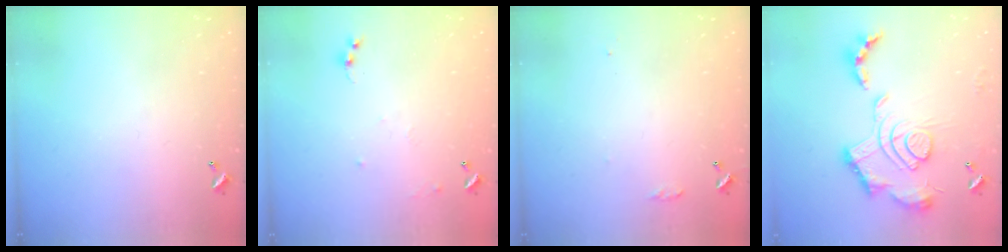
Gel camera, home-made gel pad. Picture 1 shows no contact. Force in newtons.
{"total": 6.6, "press": 6.6, "slide": 0.6}
{"total": 6.3, "press": 6.3, "slide": 0.8}
{"total": 2.4, "press": 1.9, "slide": 1.5}